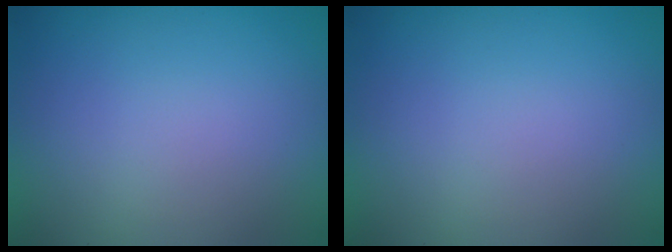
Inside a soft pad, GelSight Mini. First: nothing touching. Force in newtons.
{"total": 0.0}